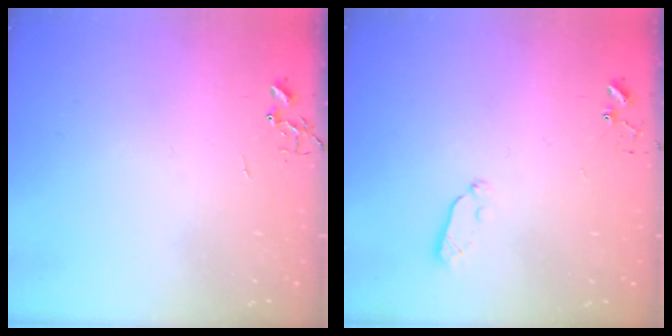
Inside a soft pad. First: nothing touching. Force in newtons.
{"total": 4.3, "press": 4.2, "slide": 0.7}